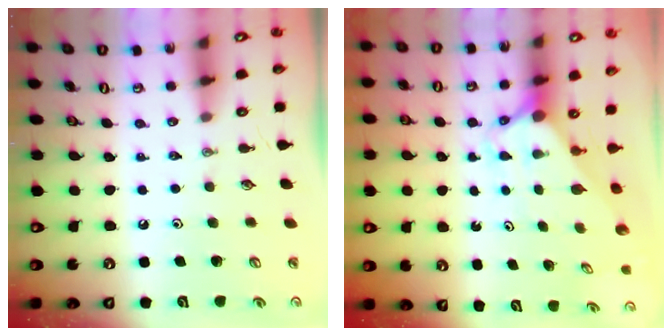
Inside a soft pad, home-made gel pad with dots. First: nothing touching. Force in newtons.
{"total": 2.7, "press": 2.7, "slide": 0.0}